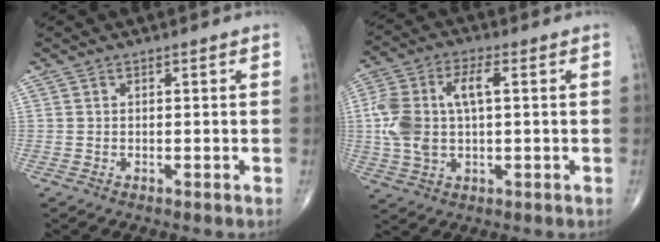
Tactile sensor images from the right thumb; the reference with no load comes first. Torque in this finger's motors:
{"motor_torque": [1.82, 1.98, 0.93, -0.60, 0.45]}